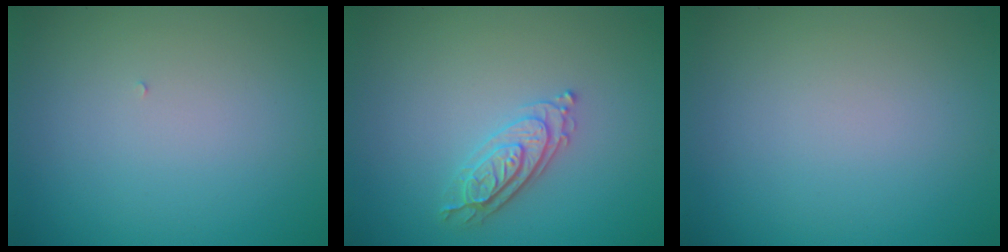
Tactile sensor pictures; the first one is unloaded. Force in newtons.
{"total": 2.4, "press": 2.3, "slide": 0.7}
{"total": 0.0}